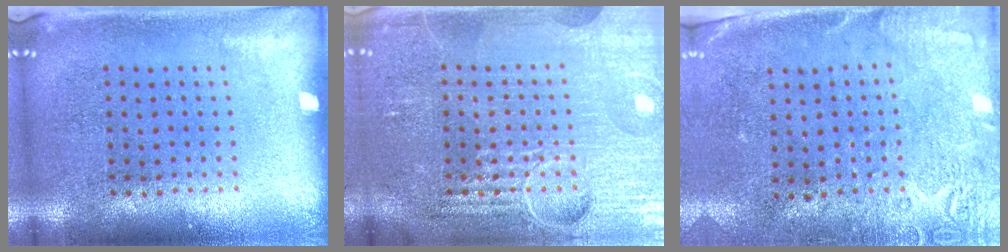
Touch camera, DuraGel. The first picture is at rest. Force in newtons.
{"total": 7.2, "press": 7.1, "slide": 0.9}
{"total": 2.7, "press": 2.3, "slide": 1.5}